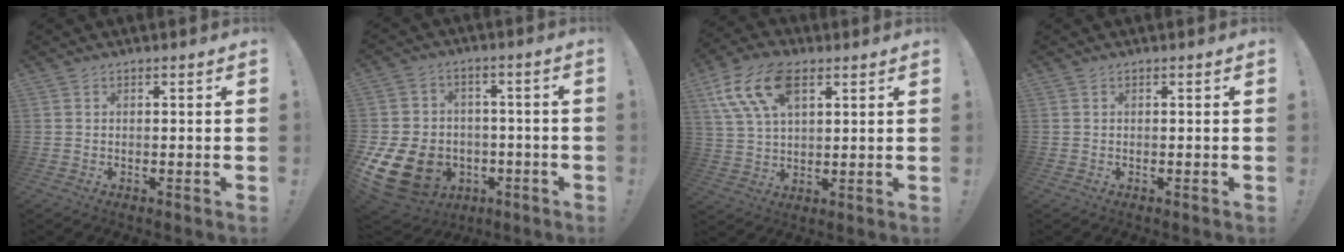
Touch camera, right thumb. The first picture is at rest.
{"total": 17.6, "force": [-5.1, 13.7, 9.8], "torque": [-0.200, 0.032, -0.069]}
{"total": 15.0, "force": [6.6, 8.6, 10.4], "torque": [-0.215, -0.013, 0.124]}
{"total": 0.0}